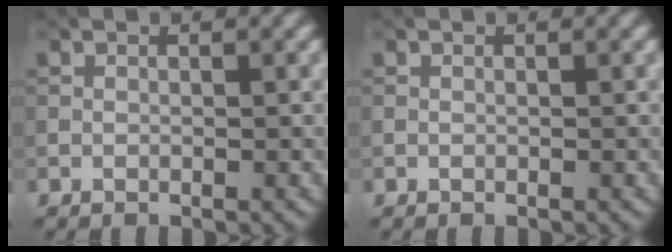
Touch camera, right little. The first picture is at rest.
{"total": 0.0}